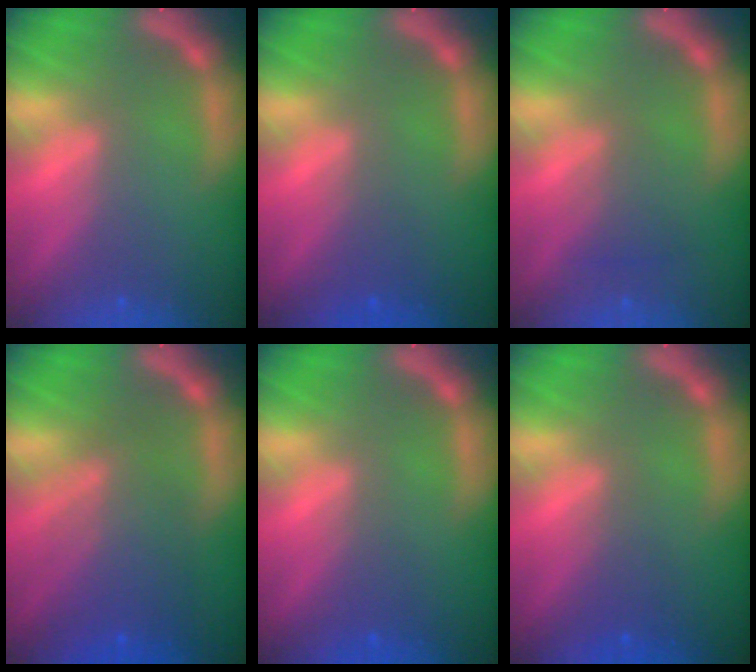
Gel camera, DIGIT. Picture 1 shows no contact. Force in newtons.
{"total": 1.4}
{"total": 2.0}
{"total": 6.5}
{"total": 1.4}
{"total": 2.0}